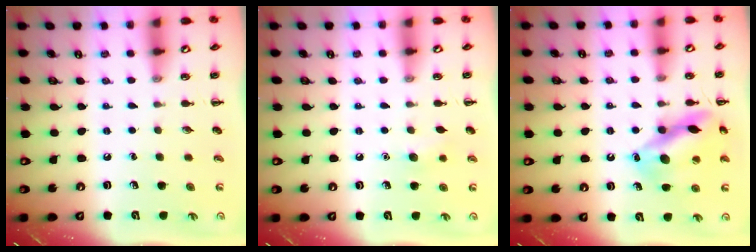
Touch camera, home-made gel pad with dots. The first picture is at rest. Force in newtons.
{"total": 5.6, "press": 5.5, "slide": 1.4}
{"total": 14.9, "press": 14.8, "slide": 1.7}